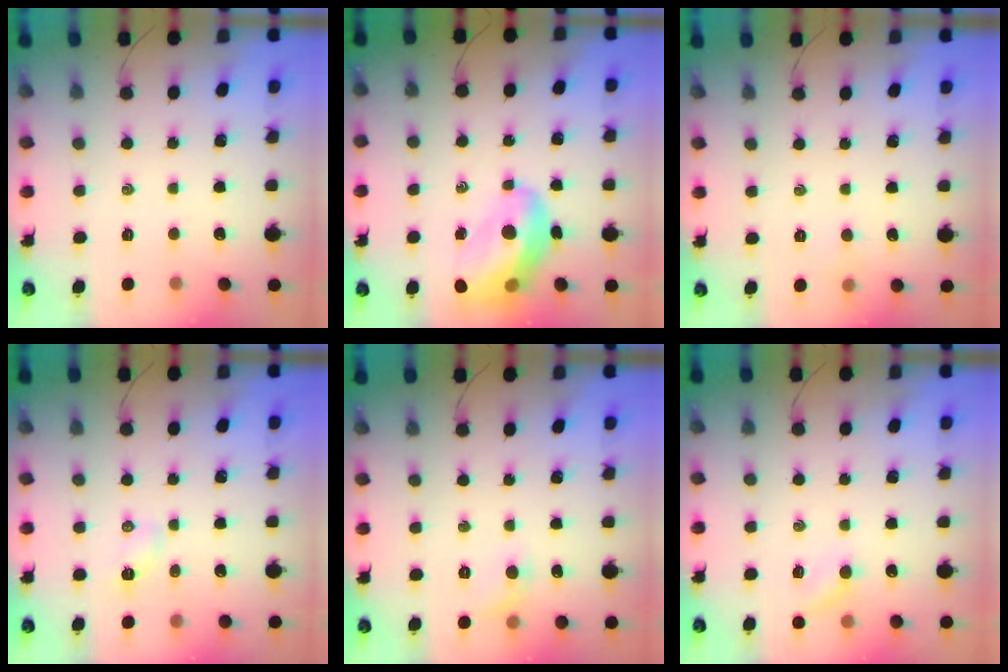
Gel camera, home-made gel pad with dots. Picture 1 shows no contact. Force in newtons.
{"total": 13.8, "press": 13.4, "slide": 3.4}
{"total": 2.4, "press": 2.3, "slide": 0.7}
{"total": 2.9, "press": 2.7, "slide": 1.0}
{"total": 5.4, "press": 5.0, "slide": 2.0}
{"total": 5.4, "press": 5.2, "slide": 1.2}